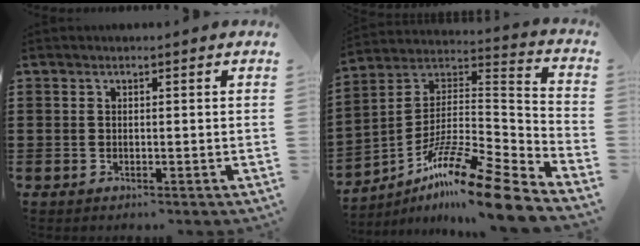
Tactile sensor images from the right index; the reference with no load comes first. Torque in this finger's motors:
{"motor_torque": [-1.07, 0.77, 0.14, 0.01]}